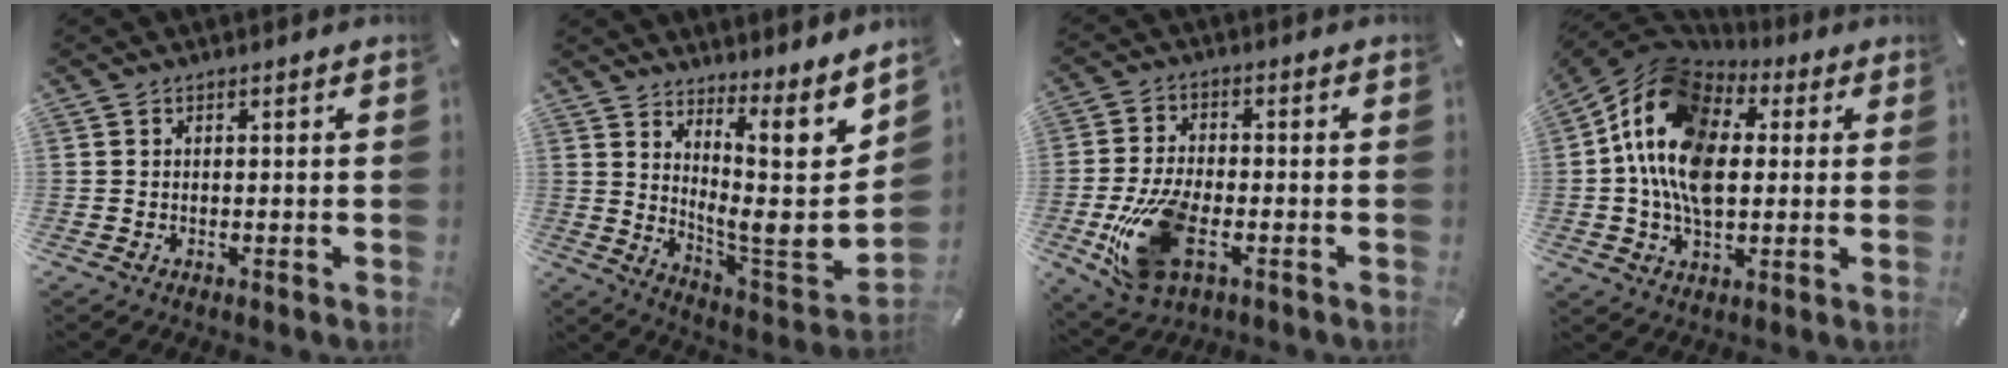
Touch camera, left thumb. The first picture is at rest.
{"total": 14.0, "force": [6.8, 3.4, 11.7], "torque": [-0.157, -0.102, 0.101]}
{"total": 14.6, "force": [-4.5, 8.0, 11.3], "torque": [-0.246, -0.003, -0.074]}
{"total": 18.3, "force": [1.3, 13.2, 12.6], "torque": [-0.271, 0.007, 0.017]}